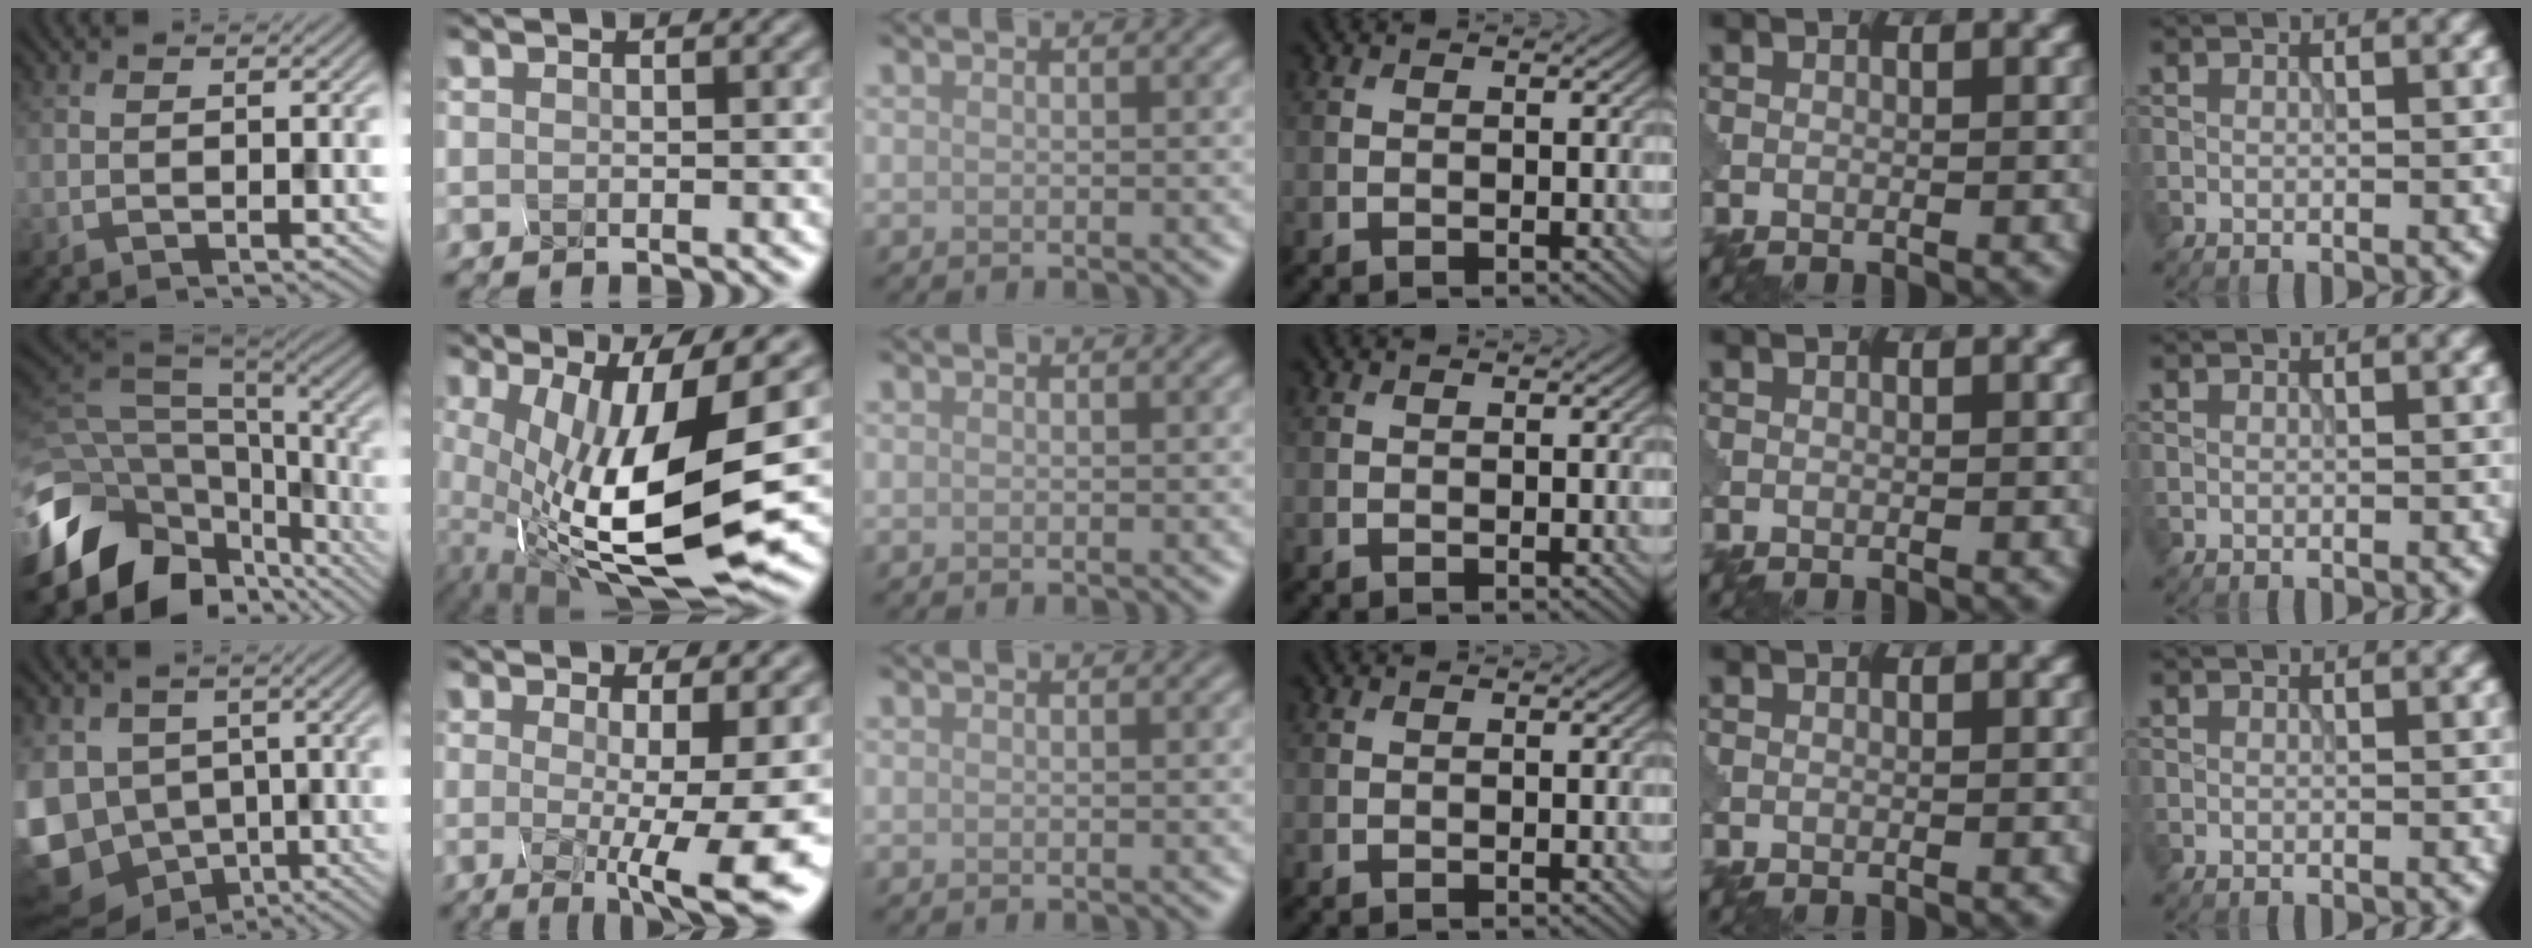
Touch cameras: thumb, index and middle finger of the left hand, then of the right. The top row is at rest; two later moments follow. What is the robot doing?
{"motion": "squeeze", "object": "hand grip exerciser"}